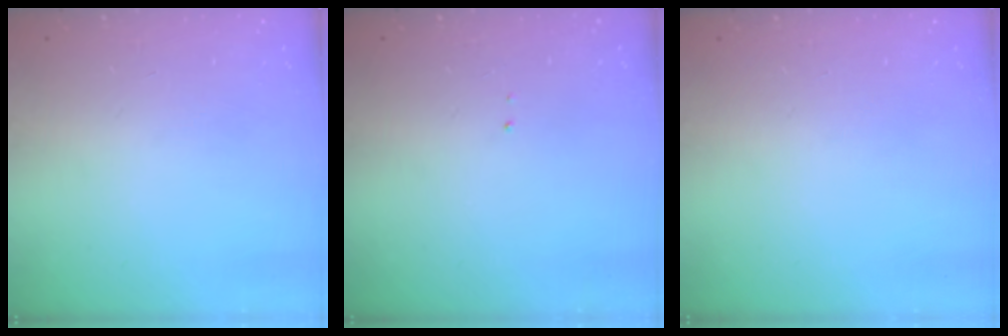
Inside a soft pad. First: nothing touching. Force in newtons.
{"total": 0.7, "press": 0.7, "slide": 0.1}
{"total": 0.0}